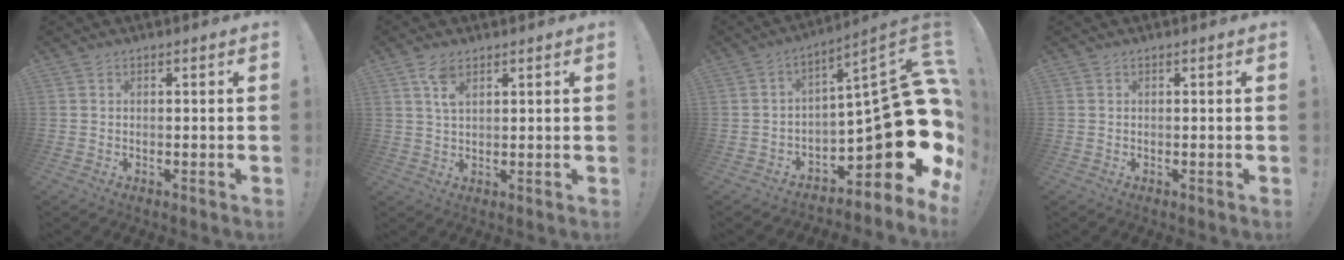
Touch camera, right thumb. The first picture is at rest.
{"total": 5.0, "force": [2.8, 2.3, 3.5], "torque": [-0.059, -0.011, 0.050]}
{"total": 21.2, "force": [-3.7, 7.4, 19.5], "torque": [-0.256, -0.009, -0.046]}
{"total": 0.0}